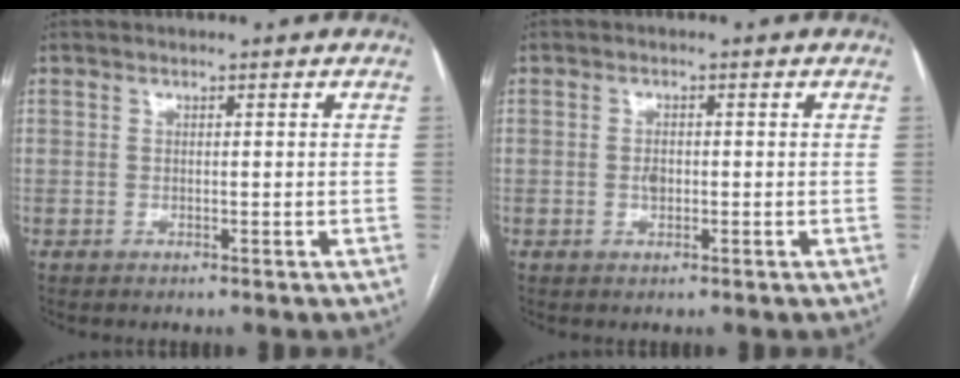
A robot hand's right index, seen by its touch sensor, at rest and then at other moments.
{"total": 1.4, "force": [-0.1, 0.9, 1.1], "torque": [-0.018, 0.003, 0.001]}